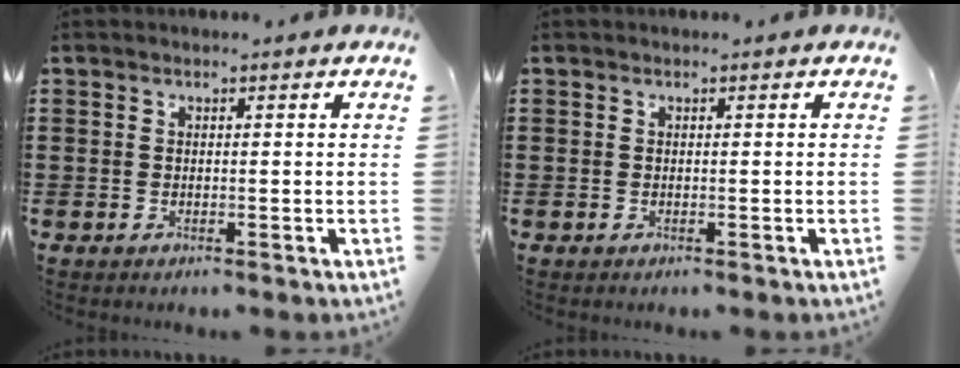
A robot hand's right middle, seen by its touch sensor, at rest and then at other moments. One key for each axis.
{"total": 0.0}